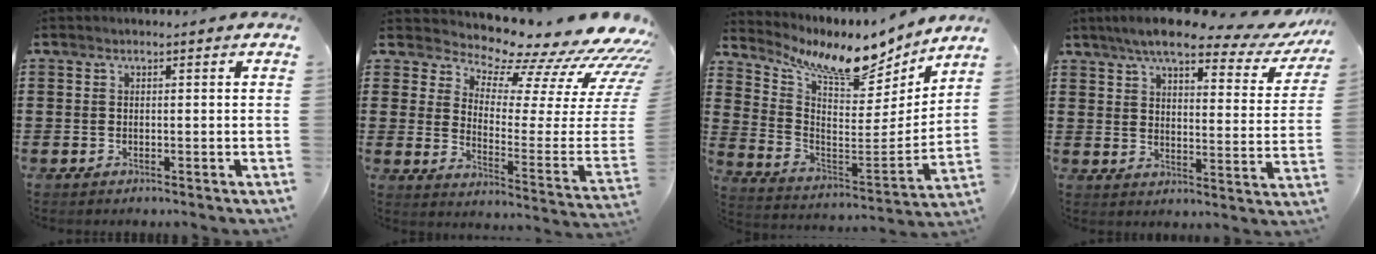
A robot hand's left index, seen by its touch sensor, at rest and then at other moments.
{"total": 9.7, "force": [8.4, 1.9, 4.5], "torque": [-0.083, -0.093, 0.137]}
{"total": 9.5, "force": [7.6, 3.2, 4.8], "torque": [-0.116, -0.052, 0.125]}
{"total": 8.2, "force": [6.7, 1.3, 4.6], "torque": [-0.099, -0.031, 0.112]}